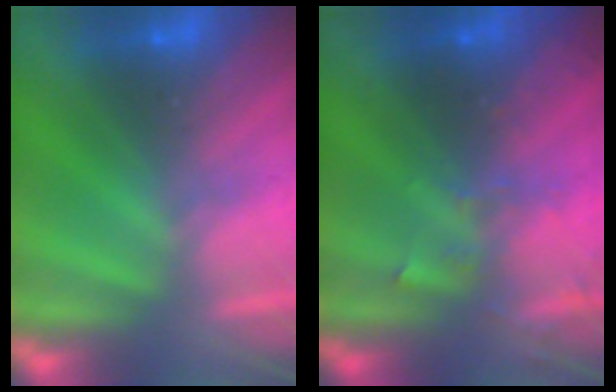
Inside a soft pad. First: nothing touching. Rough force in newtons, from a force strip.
{"total": 3.1}